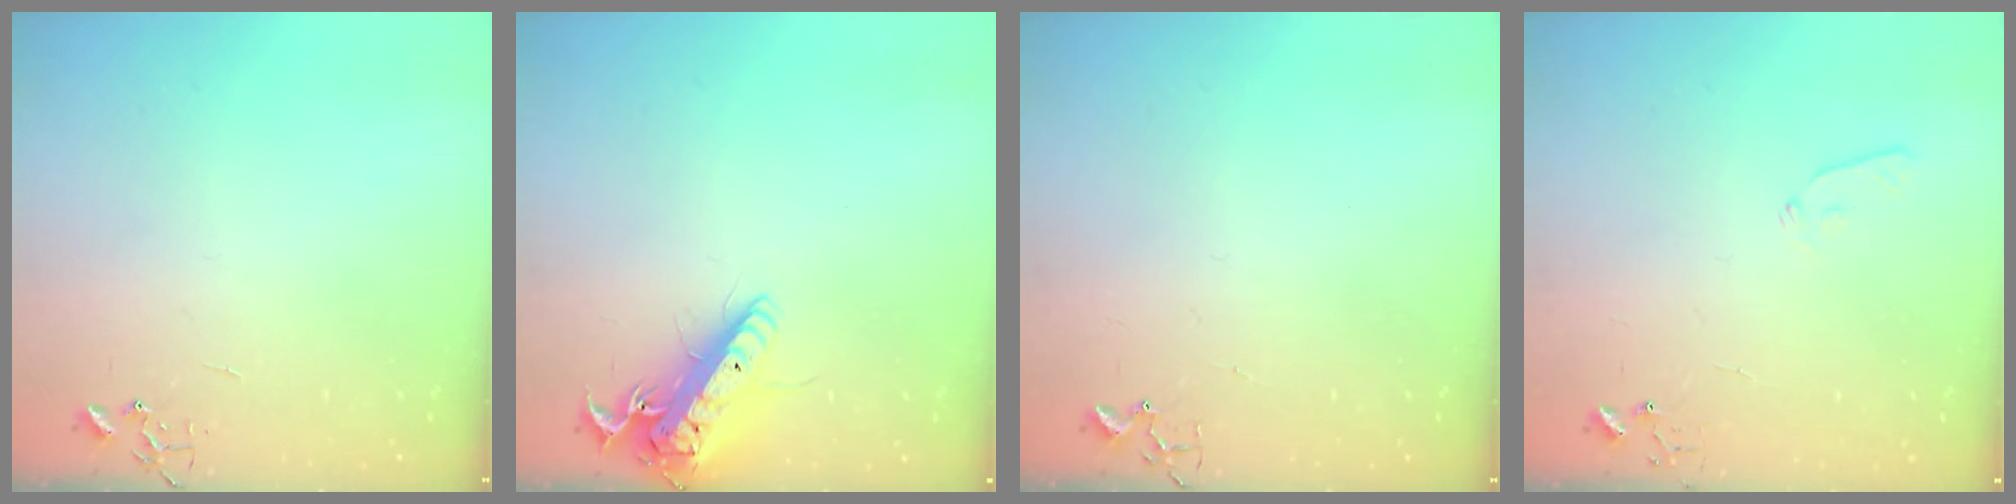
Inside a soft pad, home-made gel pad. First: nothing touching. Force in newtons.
{"total": 16.4, "press": 16.1, "slide": 3.0}
{"total": 1.9, "press": 1.9, "slide": 0.2}
{"total": 4.8, "press": 4.7, "slide": 1.0}